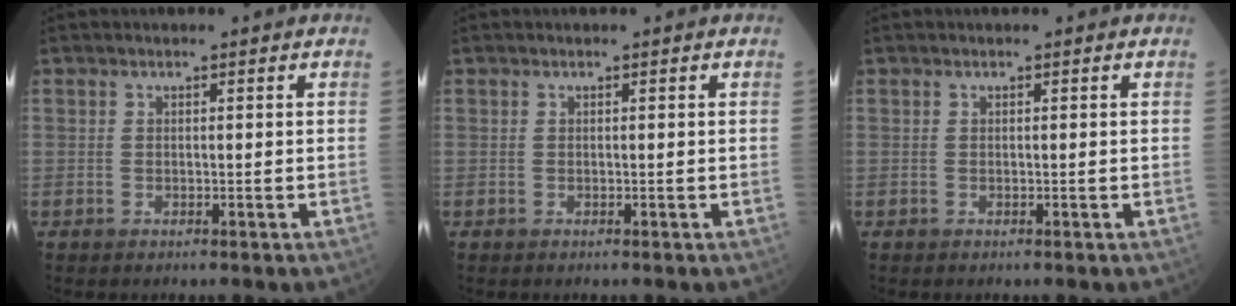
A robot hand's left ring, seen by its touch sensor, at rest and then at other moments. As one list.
[{"total": 0.0}, {"total": 0.0}]